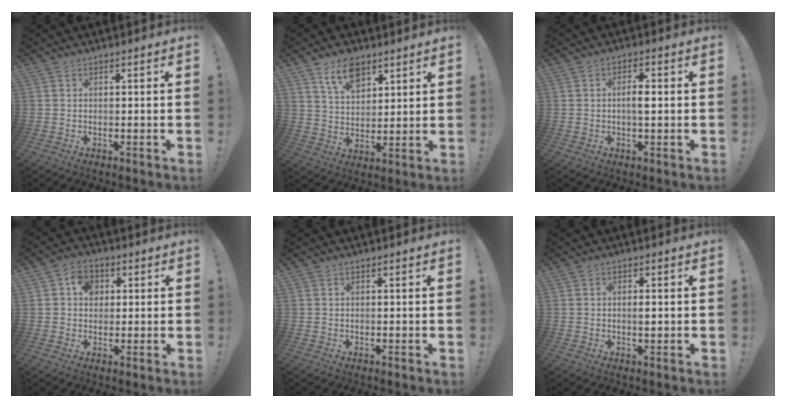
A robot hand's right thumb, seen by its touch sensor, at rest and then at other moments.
{"total": 10.1, "force": [6.5, 5.6, 5.3], "torque": [-0.085, -0.025, 0.121]}
{"total": 3.7, "force": [-0.1, 1.1, 3.5], "torque": [-0.049, 0.000, -0.008]}
{"total": 6.6, "force": [1.7, 5.5, 3.2], "torque": [-0.040, 0.002, 0.028]}
{"total": 0.0}
{"total": 1.4, "force": [0.1, 0.3, 1.4], "torque": [-0.012, -0.006, -0.002]}